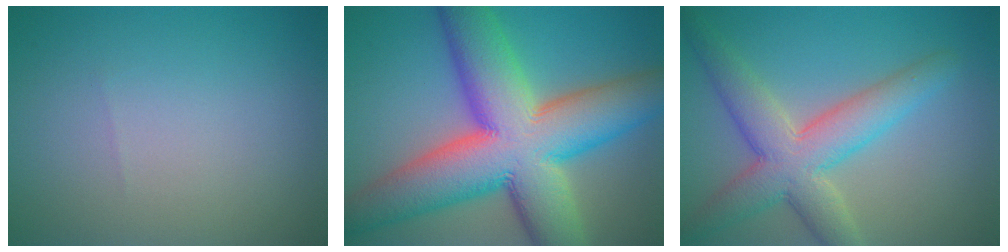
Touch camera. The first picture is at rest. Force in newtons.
{"total": 15.7, "press": 15.7, "slide": 0.4}
{"total": 6.7, "press": 6.7, "slide": 0.2}